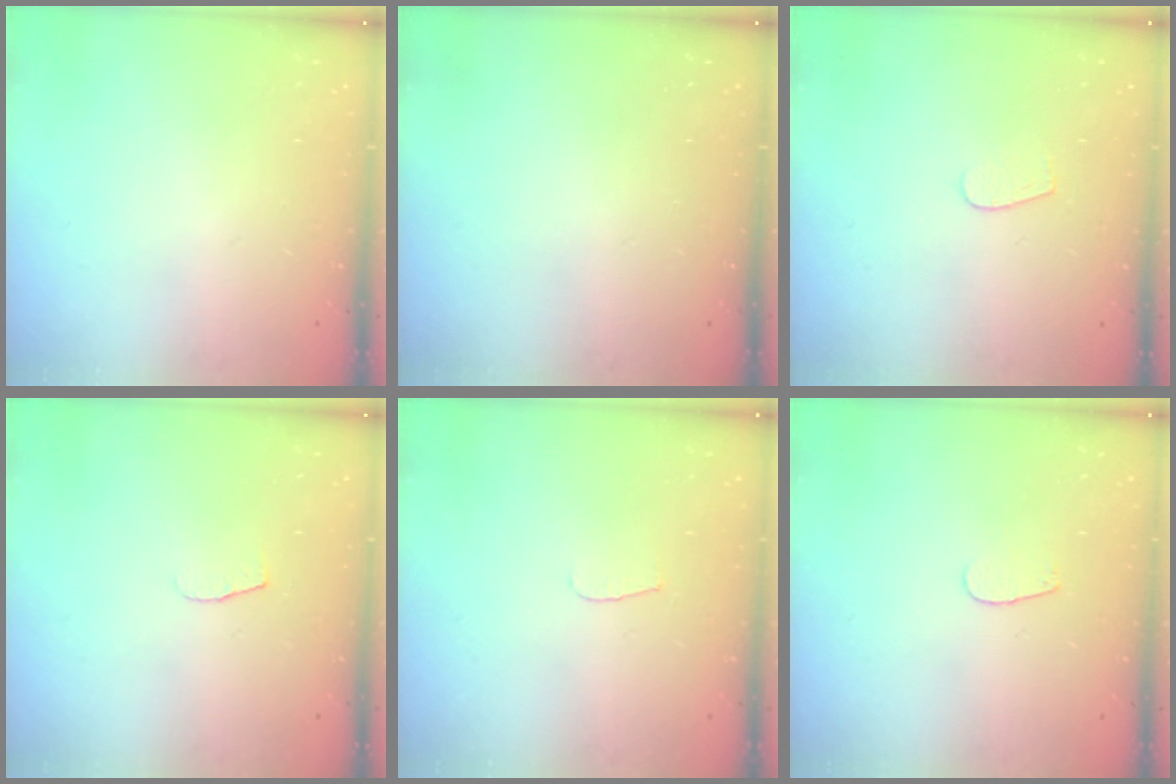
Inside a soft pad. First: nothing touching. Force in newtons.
{"total": 0.0}
{"total": 3.1, "press": 3.1, "slide": 0.2}
{"total": 4.2, "press": 4.1, "slide": 0.4}
{"total": 3.6, "press": 3.6, "slide": 0.4}
{"total": 2.6, "press": 2.5, "slide": 0.3}